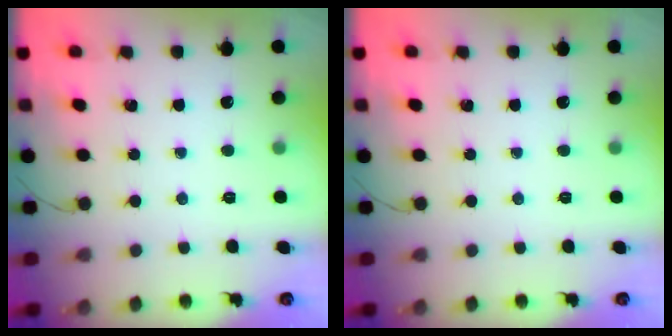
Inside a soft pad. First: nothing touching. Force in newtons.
{"total": 0.0}